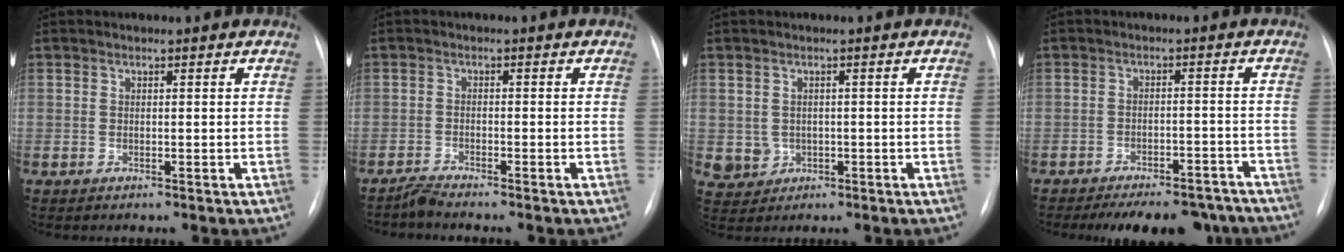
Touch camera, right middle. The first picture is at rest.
{"total": 1.9, "force": [-1.8, -0.4, 0.0], "torque": [-0.005, -0.010, -0.038]}
{"total": 3.3, "force": [-0.4, 3.2, 0.8], "torque": [-0.010, 0.003, 0.005]}
{"total": 14.6, "force": [-12.5, 5.5, 5.1], "torque": [-0.074, 0.014, -0.153]}